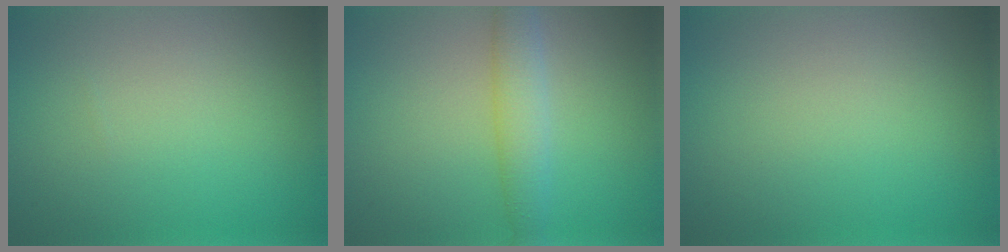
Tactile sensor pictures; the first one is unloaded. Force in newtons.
{"total": 3.0, "press": 3.0, "slide": 0.1}
{"total": 0.0}